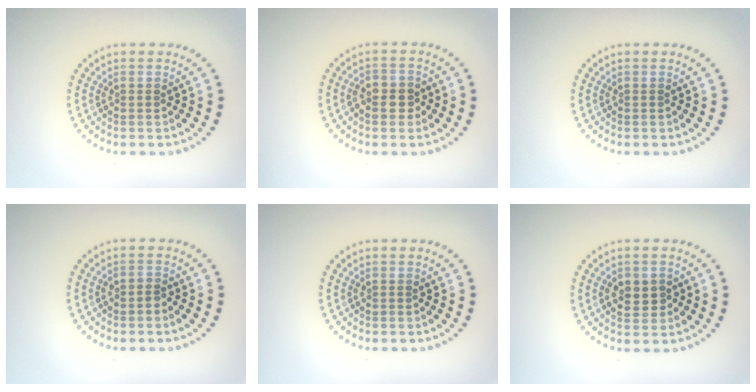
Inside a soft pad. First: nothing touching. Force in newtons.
{"total": 2.6, "press": 2.5, "slide": 0.6}
{"total": 0.0}
{"total": 0.6, "press": 0.4, "slide": 0.5}
{"total": 0.0}
{"total": 2.4, "press": 2.3, "slide": 0.3}